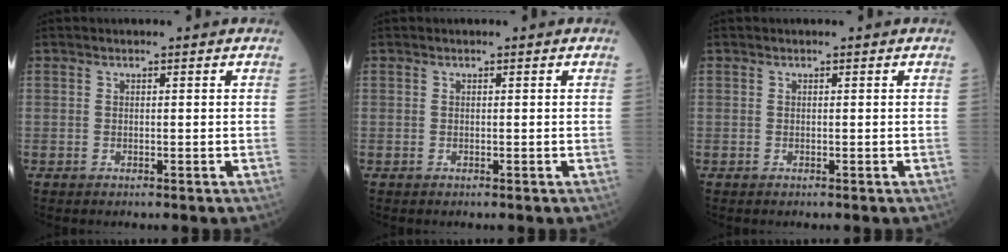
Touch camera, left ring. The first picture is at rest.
{"total": 0.0}
{"total": 0.0}